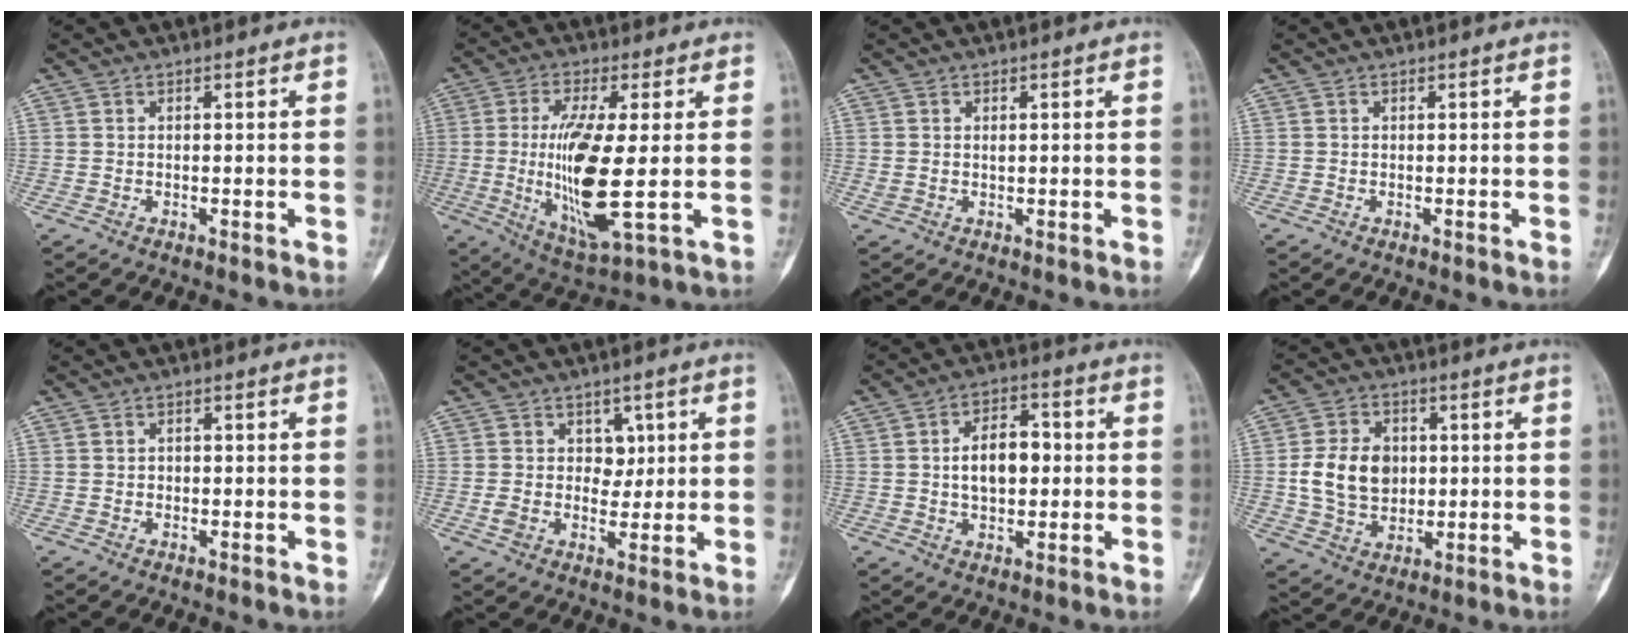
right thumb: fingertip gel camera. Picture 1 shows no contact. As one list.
[{"total": 15.0, "force": [-0.7, 3.5, 14.5], "torque": [-0.299, -0.022, -0.005]}, {"total": 0.8, "force": [0.3, 0.5, 0.5], "torque": [-0.017, 0.005, 0.011]}, {"total": 0.0}, {"total": 0.7, "force": [-0.1, 0.6, 0.4], "torque": [-0.002, 0.003, -0.005]}, {"total": 5.0, "force": [1.1, 4.0, 2.7], "torque": [-0.007, -0.004, 0.016]}, {"total": 8.9, "force": [0.3, 5.5, 7.0], "torque": [-0.096, 0.016, 0.001]}, {"total": 11.3, "force": [0.7, 8.7, 7.2], "torque": [-0.104, 0.002, 0.018]}]